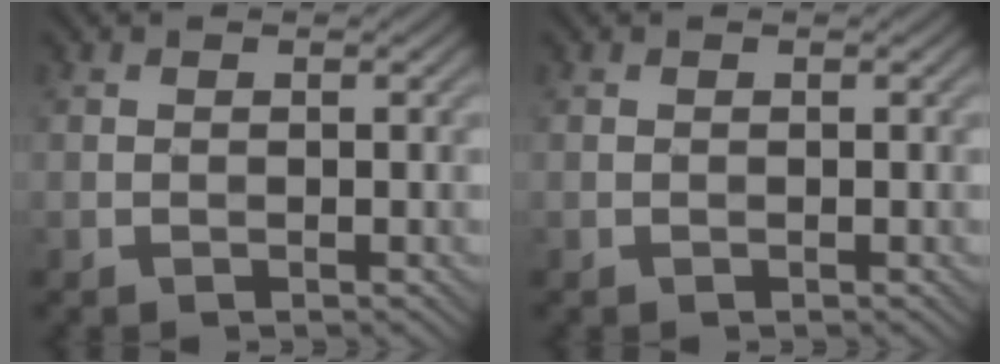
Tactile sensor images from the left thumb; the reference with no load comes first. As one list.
[{"total": 0.0}]